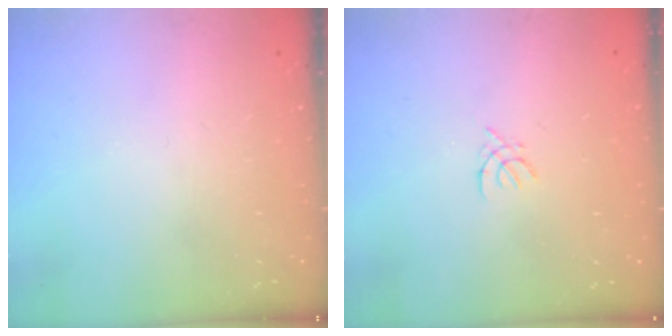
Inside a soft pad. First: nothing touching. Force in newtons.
{"total": 1.8, "press": 1.8, "slide": 0.4}